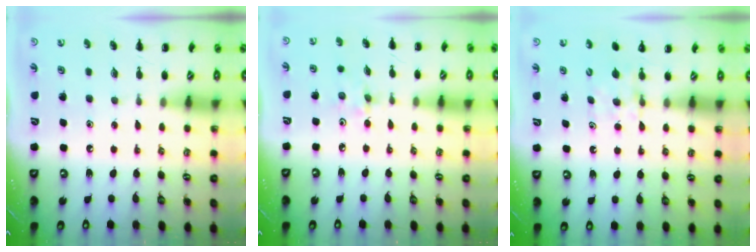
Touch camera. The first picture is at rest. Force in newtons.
{"total": 2.8, "press": 2.6, "slide": 0.9}
{"total": 4.8, "press": 4.6, "slide": 1.5}